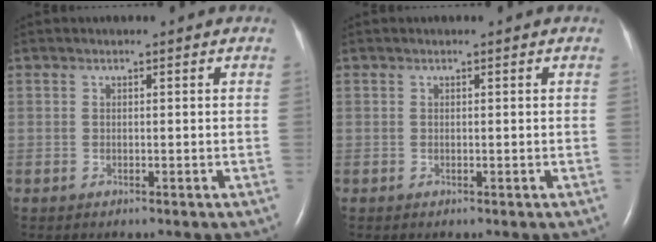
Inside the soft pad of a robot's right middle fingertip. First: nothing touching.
{"total": 0.0}